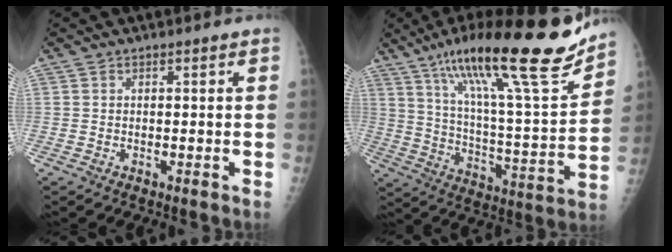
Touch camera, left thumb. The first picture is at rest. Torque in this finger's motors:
{"motor_torque": [1.24, -0.07, 1.44, -1.34, 0.37]}